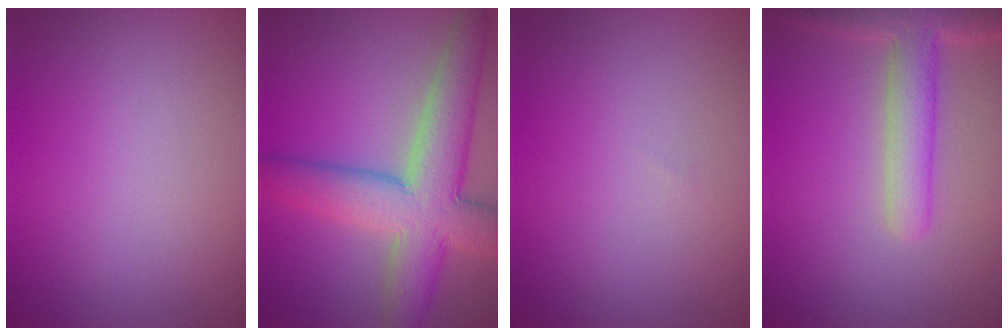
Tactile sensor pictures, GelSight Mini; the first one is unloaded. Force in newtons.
{"total": 8.9, "press": 8.9, "slide": 0.4}
{"total": 0.0}
{"total": 4.5, "press": 4.5, "slide": 0.5}